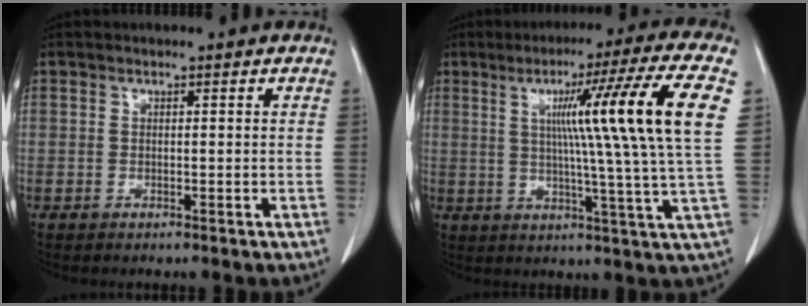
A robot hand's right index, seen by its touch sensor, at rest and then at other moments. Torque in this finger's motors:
{"motor_torque": [1.79, 0.35, 0.70, 0.21]}